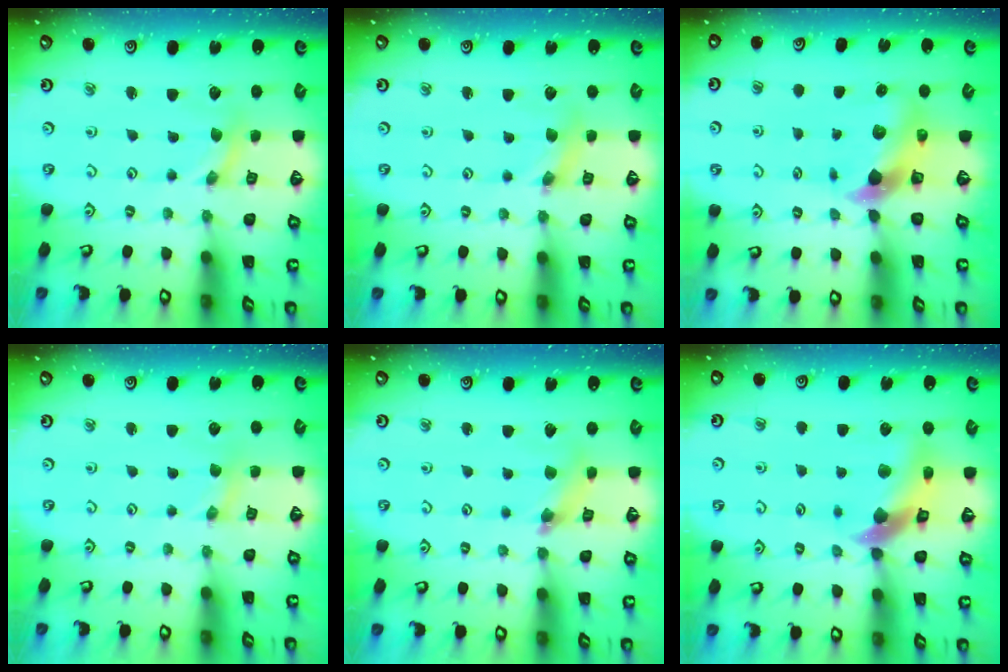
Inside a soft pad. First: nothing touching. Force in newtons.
{"total": 3.0, "press": 3.0, "slide": 0.3}
{"total": 6.6, "press": 6.5, "slide": 1.2}
{"total": 0.8, "press": 0.8, "slide": 0.2}
{"total": 5.4, "press": 5.4, "slide": 0.4}
{"total": 11.2, "press": 11.1, "slide": 1.6}